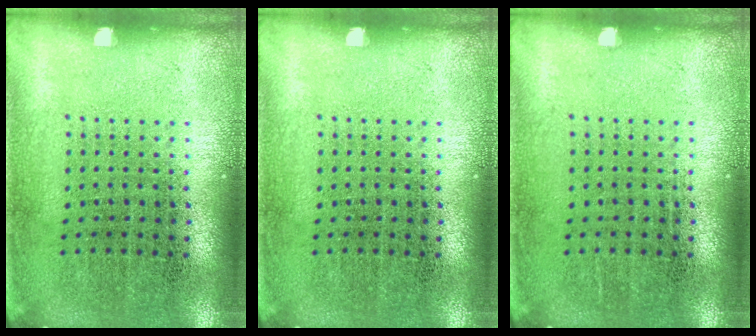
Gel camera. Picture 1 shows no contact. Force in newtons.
{"total": 0.0}
{"total": 0.0}